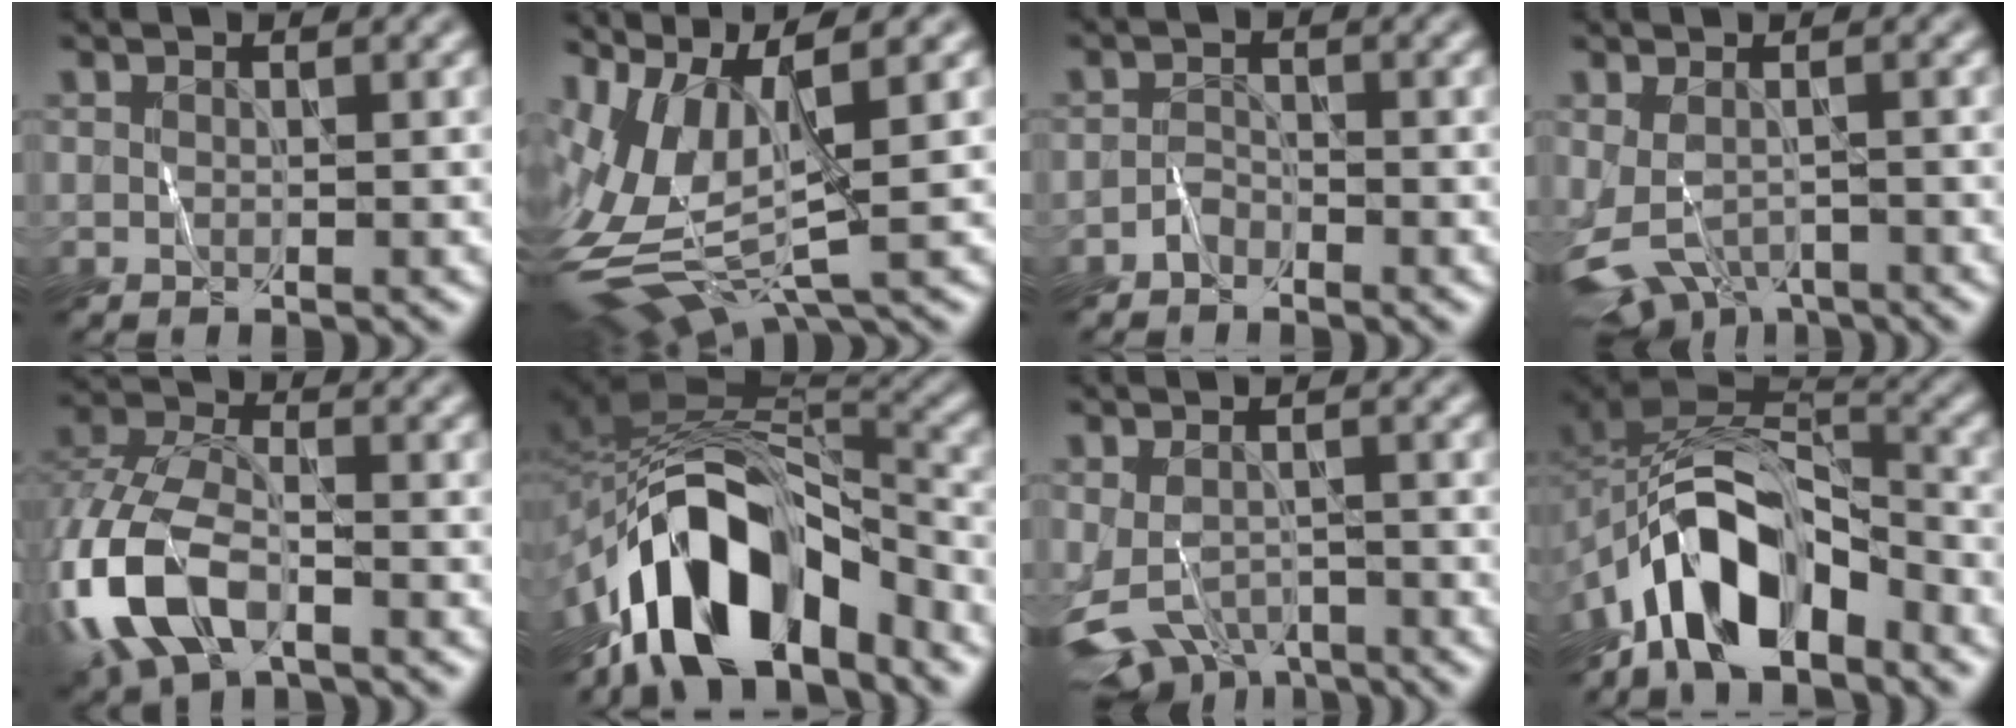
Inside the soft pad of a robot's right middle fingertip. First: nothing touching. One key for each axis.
{"total": 9.4, "fx": 0.8, "fy": 3.8, "fz": 8.5, "tx": -0.192, "ty": -0.011, "tz": 0.026}
{"total": 1.1, "fx": -0.9, "fy": 0.6, "fz": 0.3, "tx": -0.005, "ty": 0.009, "tz": -0.021}
{"total": 3.6, "fx": -2.4, "fy": 1.9, "fz": 2.0, "tx": -0.042, "ty": -0.029, "tz": -0.037}
{"total": 9.9, "fx": -3.7, "fy": 5.6, "fz": 7.2, "tx": -0.180, "ty": -0.004, "tz": -0.085}
{"total": 11.9, "fx": -6.6, "fy": 5.8, "fz": 8.1, "tx": -0.132, "ty": 0.008, "tz": -0.119}
{"total": 4.7, "fx": -2.8, "fy": 2.6, "fz": 2.7, "tx": -0.051, "ty": -0.026, "tz": -0.047}
{"total": 10.1, "fx": -5.2, "fy": 4.8, "fz": 7.3, "tx": -0.122, "ty": 0.016, "tz": -0.101}